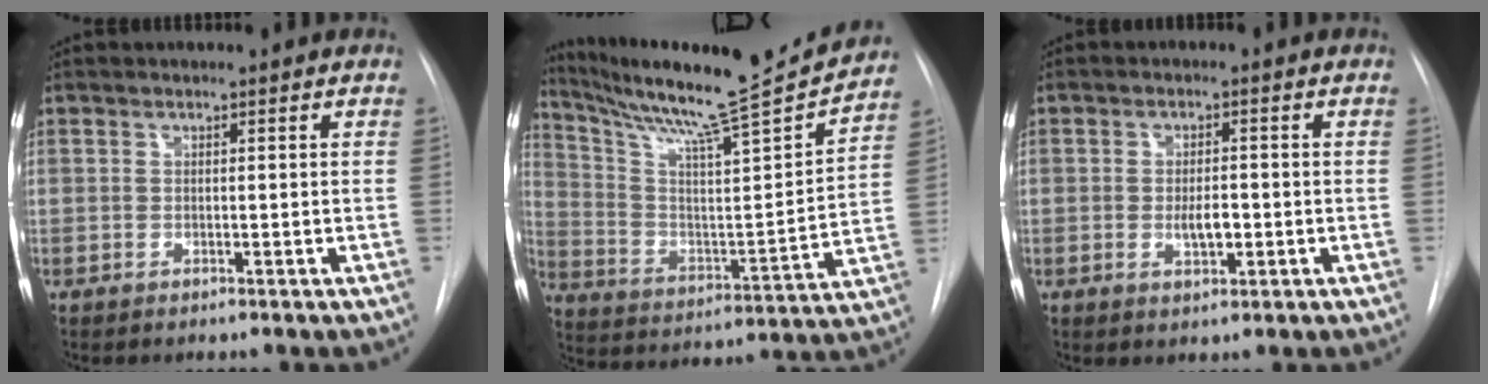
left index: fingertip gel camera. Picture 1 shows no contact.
{"total": 21.5, "force": [19.1, -0.1, 9.9], "torque": [-0.174, -0.055, 0.293]}
{"total": 3.4, "force": [-1.4, 1.4, 2.8], "torque": [-0.046, -0.005, -0.020]}